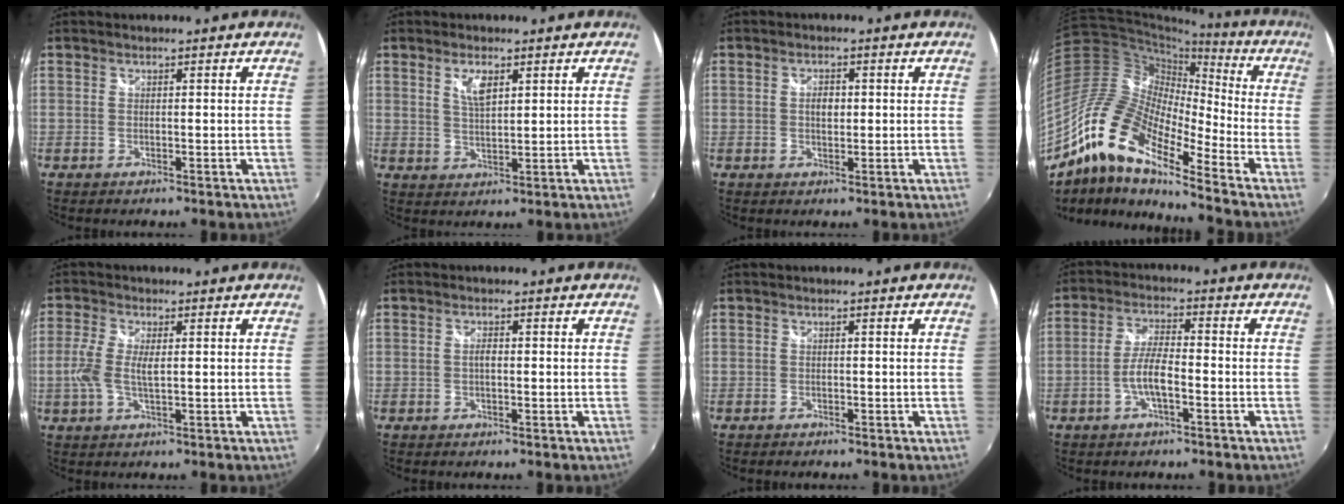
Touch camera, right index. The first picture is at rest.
{"total": 4.2, "force": [2.0, 1.7, 3.3], "torque": [-0.058, 0.000, 0.035]}
{"total": 2.0, "force": [0.1, 1.4, 1.5], "torque": [-0.024, 0.004, -0.001]}
{"total": 16.1, "force": [-10.8, 4.3, 11.2], "torque": [-0.193, 0.001, -0.227]}
{"total": 5.5, "force": [0.0, 2.0, 5.1], "torque": [-0.115, 0.001, -0.003]}
{"total": 1.3, "force": [-0.1, 0.6, 1.2], "torque": [-0.022, 0.003, -0.005]}
{"total": 0.6, "force": [-0.6, 0.3, 0.2], "torque": [-0.006, -0.003, -0.012]}
{"total": 5.6, "force": [-2.2, 1.4, 4.9], "torque": [-0.102, 0.004, -0.042]}